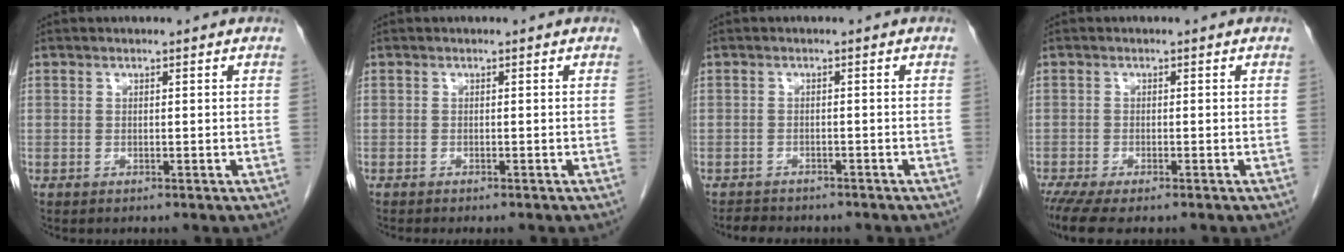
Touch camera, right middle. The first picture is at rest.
{"total": 1.9, "force": [-1.6, 0.3, 0.8], "torque": [-0.014, -0.004, -0.020]}
{"total": 4.3, "force": [-3.8, 1.6, 1.2], "torque": [-0.025, -0.005, -0.052]}
{"total": 6.0, "force": [-4.6, 1.3, 3.5], "torque": [-0.053, -0.014, -0.074]}